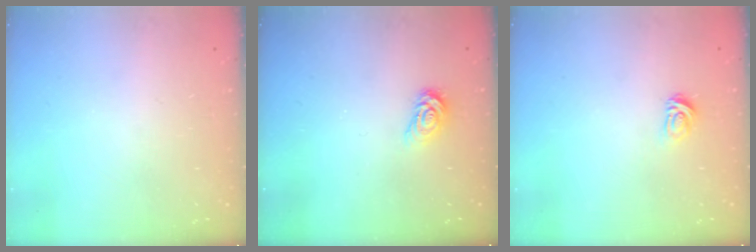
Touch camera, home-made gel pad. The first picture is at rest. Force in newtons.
{"total": 3.8, "press": 3.8, "slide": 0.4}
{"total": 3.1, "press": 3.1, "slide": 0.4}